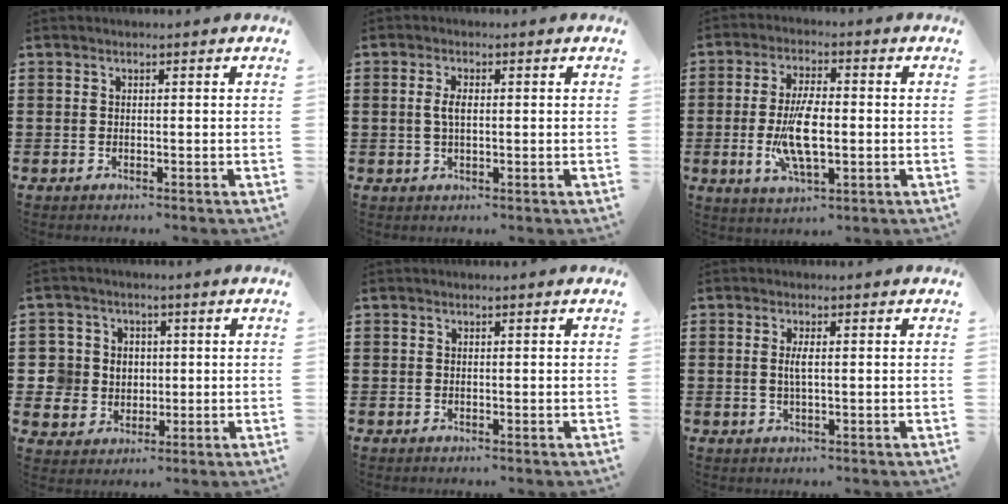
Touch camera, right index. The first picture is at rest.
{"total": 2.6, "force": [0.2, 1.1, 2.4], "torque": [-0.048, 0.004, 0.003]}
{"total": 9.4, "force": [-1.2, 3.5, 8.7], "torque": [-0.188, -0.011, -0.026]}
{"total": 5.5, "force": [0.8, 5.3, 1.0], "torque": [-0.046, 0.019, 0.014]}
{"total": 0.0}
{"total": 2.2, "force": [0.1, 0.3, 2.2], "torque": [-0.043, -0.003, 0.000]}